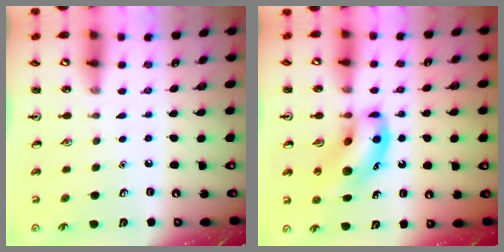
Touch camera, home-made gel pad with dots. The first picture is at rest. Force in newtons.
{"total": 11.1, "press": 10.8, "slide": 2.6}